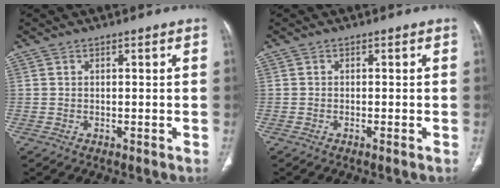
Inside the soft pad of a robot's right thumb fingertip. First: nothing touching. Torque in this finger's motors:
{"motor_torque": [-0.63, 0.11, -0.41, -0.11, -0.02]}